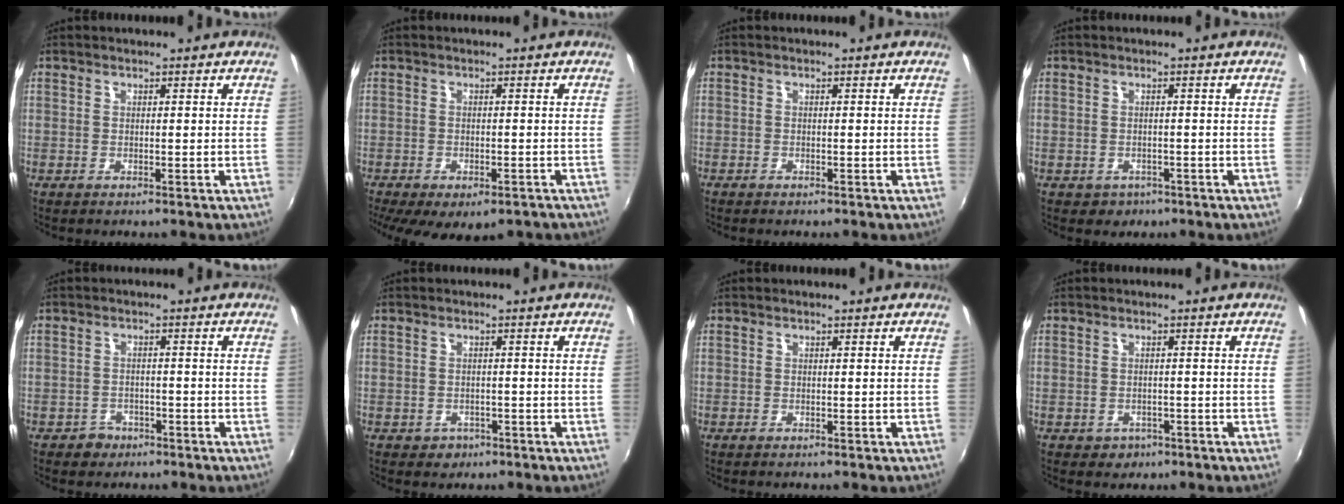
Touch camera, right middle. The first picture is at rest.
{"total": 11.3, "force": [-7.6, 5.0, 6.8], "torque": [-0.143, -0.043, -0.104]}
{"total": 1.0, "force": [-0.9, 0.2, 0.4], "torque": [-0.009, -0.001, -0.015]}
{"total": 2.8, "force": [-1.3, 2.4, 0.7], "torque": [-0.020, -0.004, -0.014]}
{"total": 3.3, "force": [-2.1, 2.5, 0.3], "torque": [-0.016, 0.004, -0.031]}
{"total": 2.7, "force": [-1.2, 2.3, 0.7], "torque": [-0.018, -0.002, -0.014]}
{"total": 0.0}
{"total": 2.8, "force": [-1.2, 2.4, 0.8], "torque": [-0.020, -0.002, -0.014]}